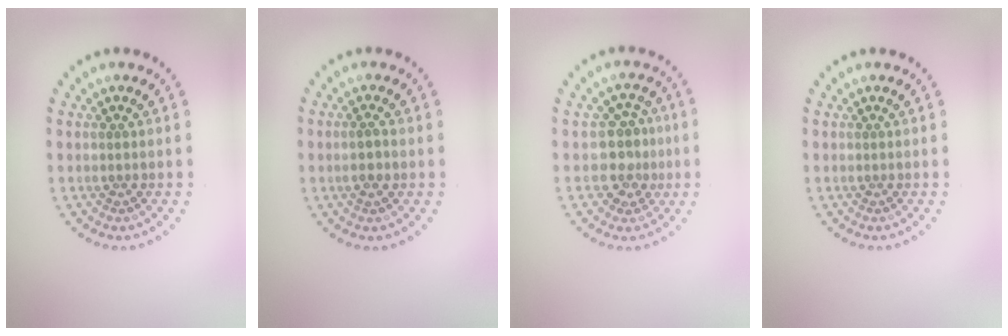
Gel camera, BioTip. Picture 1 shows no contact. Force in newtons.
{"total": 1.1, "press": 1.0, "slide": 0.4}
{"total": 3.2, "press": 2.9, "slide": 1.4}
{"total": 0.0}